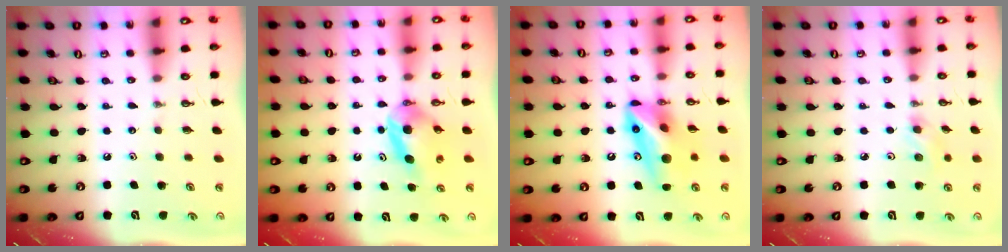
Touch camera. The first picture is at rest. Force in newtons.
{"total": 5.9, "press": 5.8, "slide": 1.0}
{"total": 11.1, "press": 11.0, "slide": 1.9}
{"total": 3.4, "press": 3.4, "slide": 0.5}